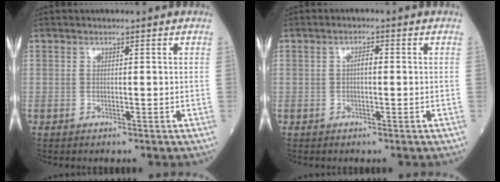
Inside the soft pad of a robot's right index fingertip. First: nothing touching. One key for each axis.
{"total": 1.5, "fx": 0.0, "fy": 0.5, "fz": 1.5, "tx": -0.023, "ty": 0.005, "tz": -0.003}